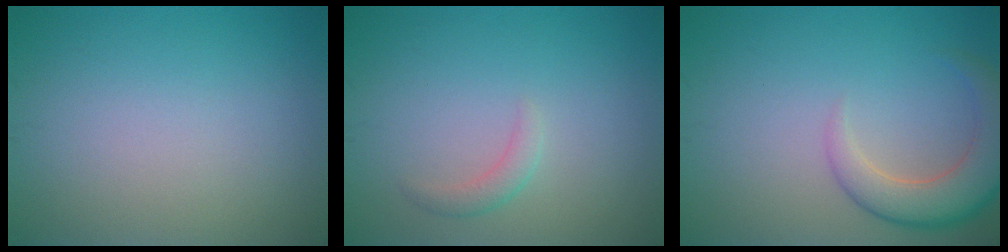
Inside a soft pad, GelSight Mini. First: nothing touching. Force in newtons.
{"total": 1.3, "press": 1.3, "slide": 0.1}
{"total": 5.0, "press": 5.0, "slide": 0.4}